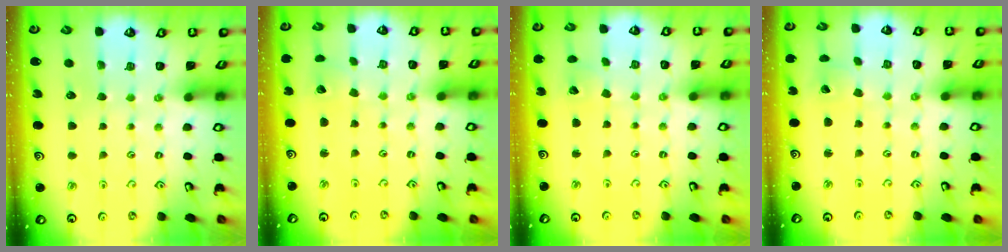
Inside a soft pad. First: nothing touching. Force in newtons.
{"total": 1.3, "press": 1.3, "slide": 0.0}
{"total": 3.8, "press": 3.8, "slide": 0.4}
{"total": 2.6, "press": 2.6, "slide": 0.3}